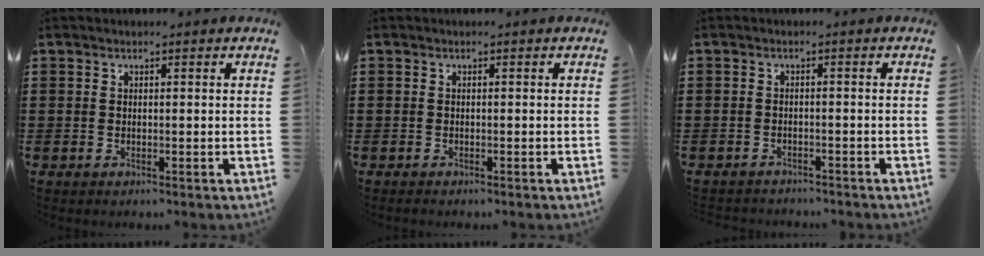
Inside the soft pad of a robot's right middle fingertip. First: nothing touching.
{"total": 0.0}
{"total": 1.8, "force": [-1.7, 0.3, -0.3], "torque": [0.000, 0.001, -0.040]}